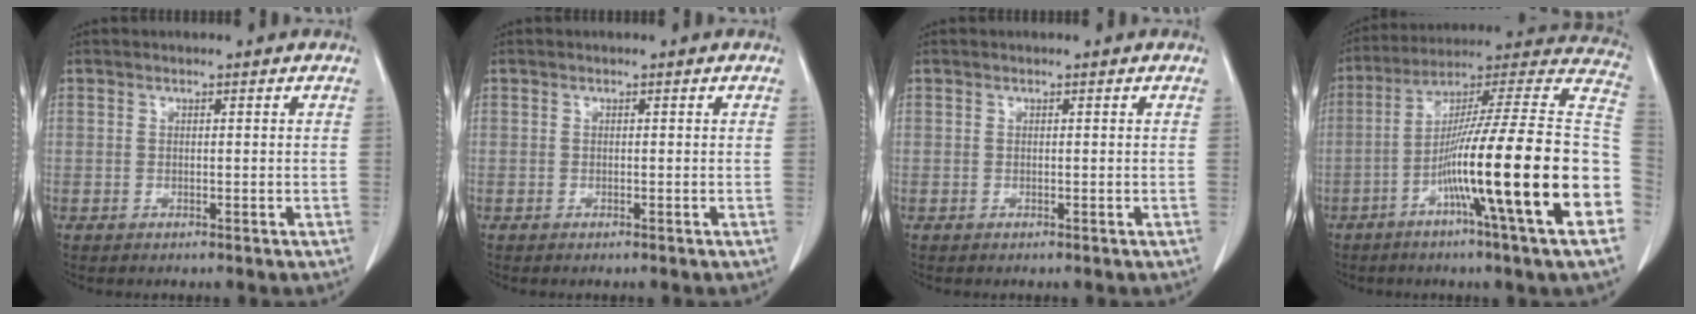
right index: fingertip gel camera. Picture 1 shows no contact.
{"total": 0.0}
{"total": 0.0}
{"total": 27.1, "force": [-7.8, -0.3, 26.0], "torque": [-0.329, -0.012, -0.144]}